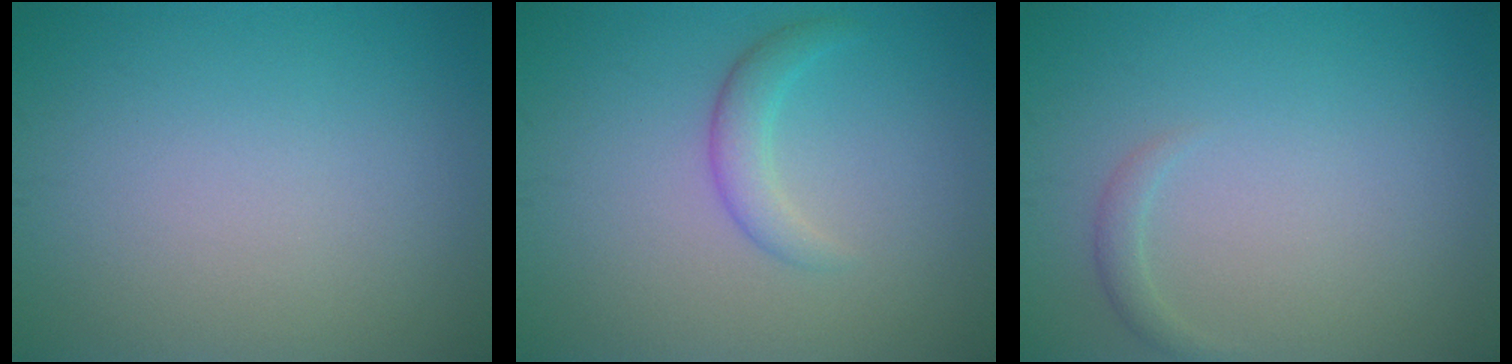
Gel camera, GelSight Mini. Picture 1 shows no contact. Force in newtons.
{"total": 2.1, "press": 2.1, "slide": 0.1}
{"total": 1.0, "press": 1.0, "slide": 0.0}